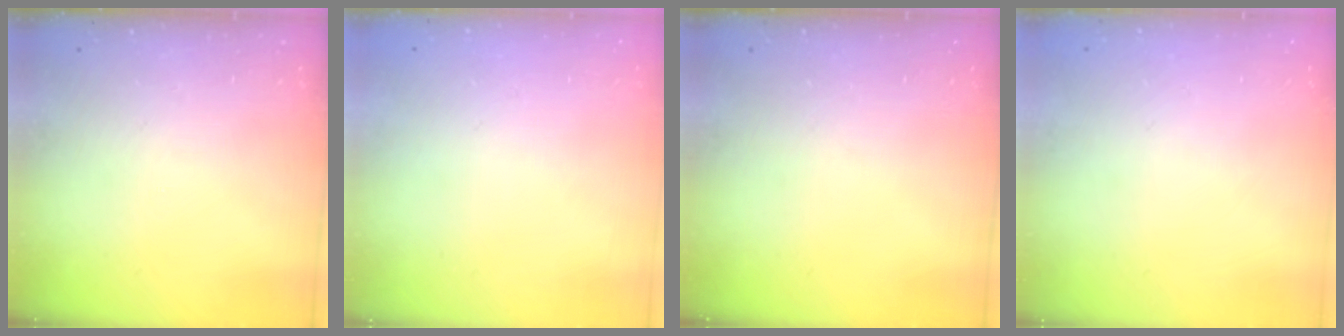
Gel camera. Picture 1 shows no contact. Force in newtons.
{"total": 1.8, "press": 1.8, "slide": 0.2}
{"total": 0.0}
{"total": 1.9, "press": 1.9, "slide": 0.2}